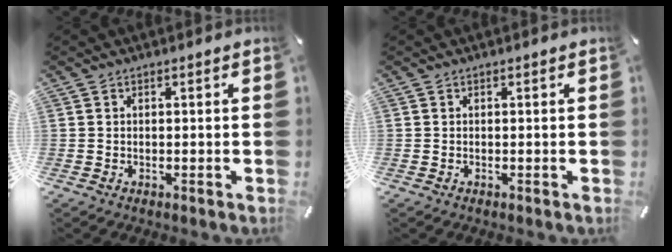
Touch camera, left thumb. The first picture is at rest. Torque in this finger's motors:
{"motor_torque": [0.00, 0.00, 0.00, 0.00, 0.00]}